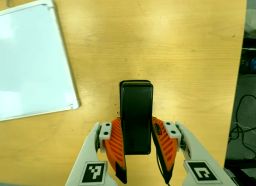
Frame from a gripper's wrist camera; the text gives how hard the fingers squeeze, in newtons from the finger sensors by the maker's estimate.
{"total": 4.1, "left": 2.7, "right": 5.4}